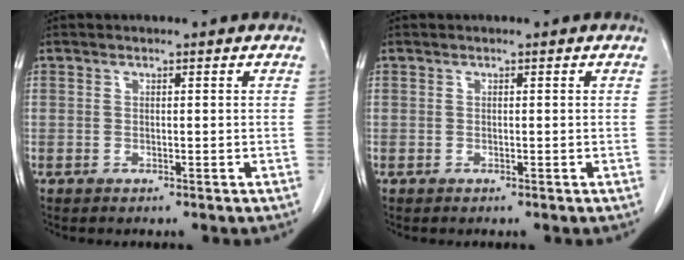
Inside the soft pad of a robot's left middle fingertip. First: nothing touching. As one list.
[{"total": 0.0}]